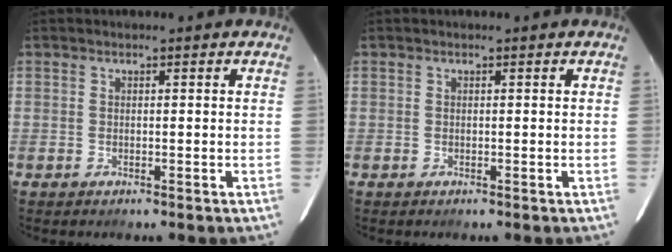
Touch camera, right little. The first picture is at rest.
{"total": 0.0}